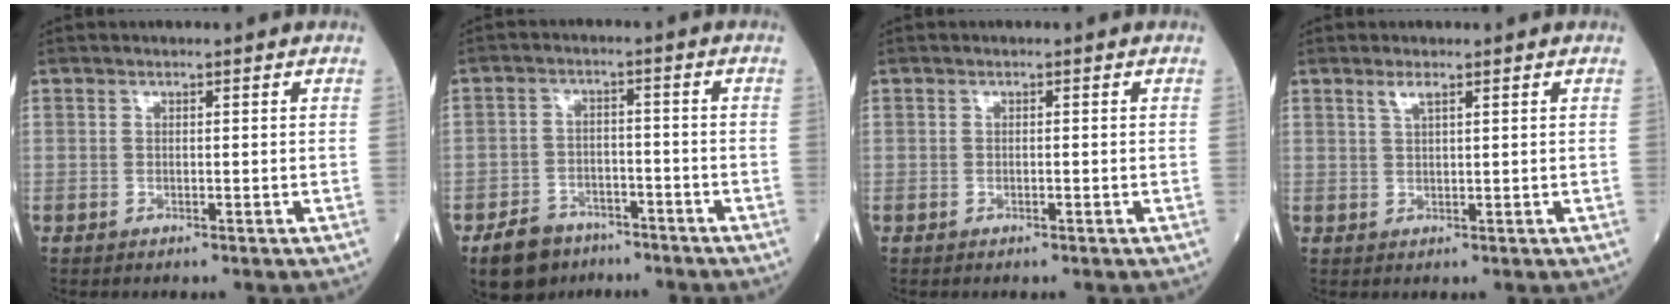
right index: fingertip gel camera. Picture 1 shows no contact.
{"total": 7.1, "force": [-5.1, 4.5, 2.0], "torque": [-0.048, 0.003, -0.081]}
{"total": 0.0}
{"total": 1.6, "force": [1.1, 0.1, 1.1], "torque": [-0.028, 0.004, 0.027]}